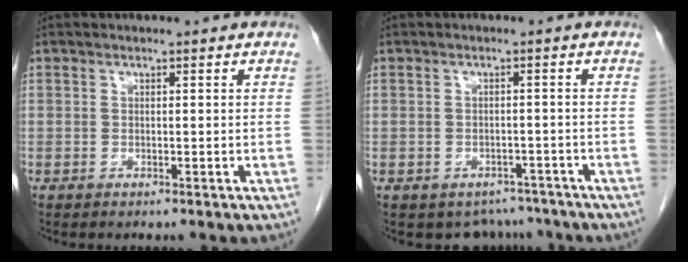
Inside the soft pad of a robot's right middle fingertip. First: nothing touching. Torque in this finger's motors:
{"motor_torque": [-0.26, -0.36, -0.03, 0.00]}